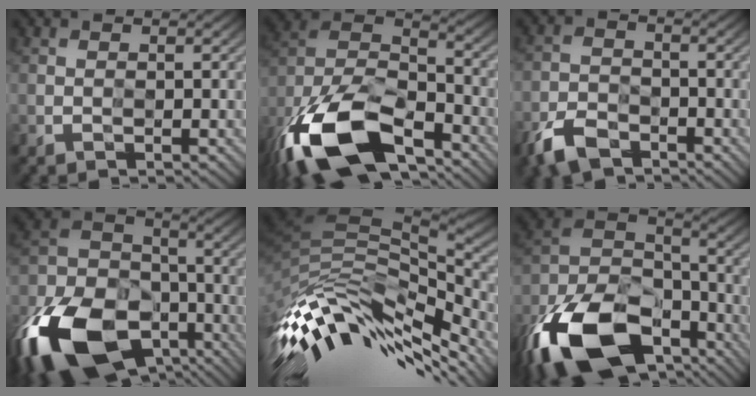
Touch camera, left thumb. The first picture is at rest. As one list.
[{"total": 17.8, "force": [-12.0, 7.9, 10.5], "torque": [-0.241, -0.029, -0.220]}, {"total": 4.6, "force": [-3.8, 2.1, 1.3], "torque": [-0.025, 0.001, -0.082]}, {"total": 19.3, "force": [-12.4, 11.4, 9.3], "torque": [-0.228, -0.045, -0.221]}, {"total": 15.1, "force": [-8.4, 6.2, 10.8], "torque": [-0.253, -0.009, -0.150]}, {"total": 17.7, "force": [-12.3, 8.9, 9.0], "torque": [-0.213, -0.032, -0.230]}]